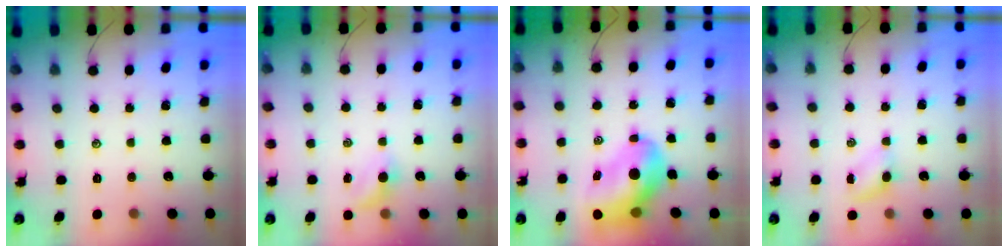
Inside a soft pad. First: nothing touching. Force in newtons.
{"total": 4.6, "press": 4.4, "slide": 1.2}
{"total": 12.7, "press": 12.1, "slide": 3.8}
{"total": 3.5, "press": 3.3, "slide": 1.2}